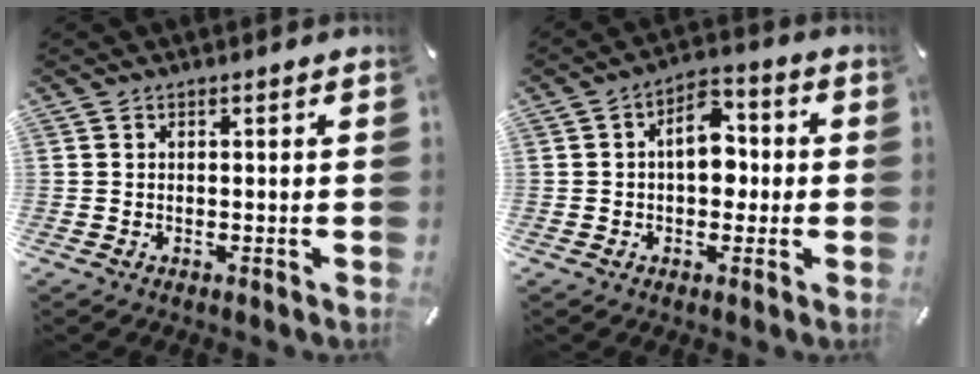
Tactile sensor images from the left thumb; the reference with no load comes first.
{"total": 8.5, "force": [0.0, 5.6, 6.4], "torque": [-0.078, 0.005, -0.006]}